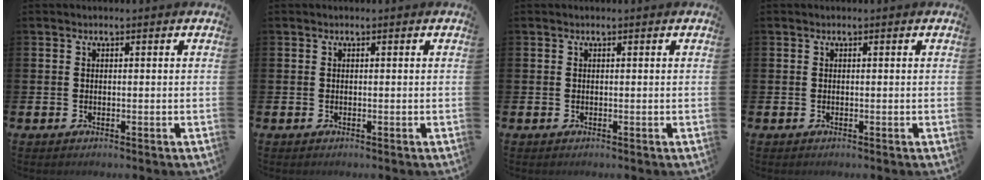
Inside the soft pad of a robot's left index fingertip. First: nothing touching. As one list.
[{"total": 0.0}, {"total": 0.0}, {"total": 0.0}]